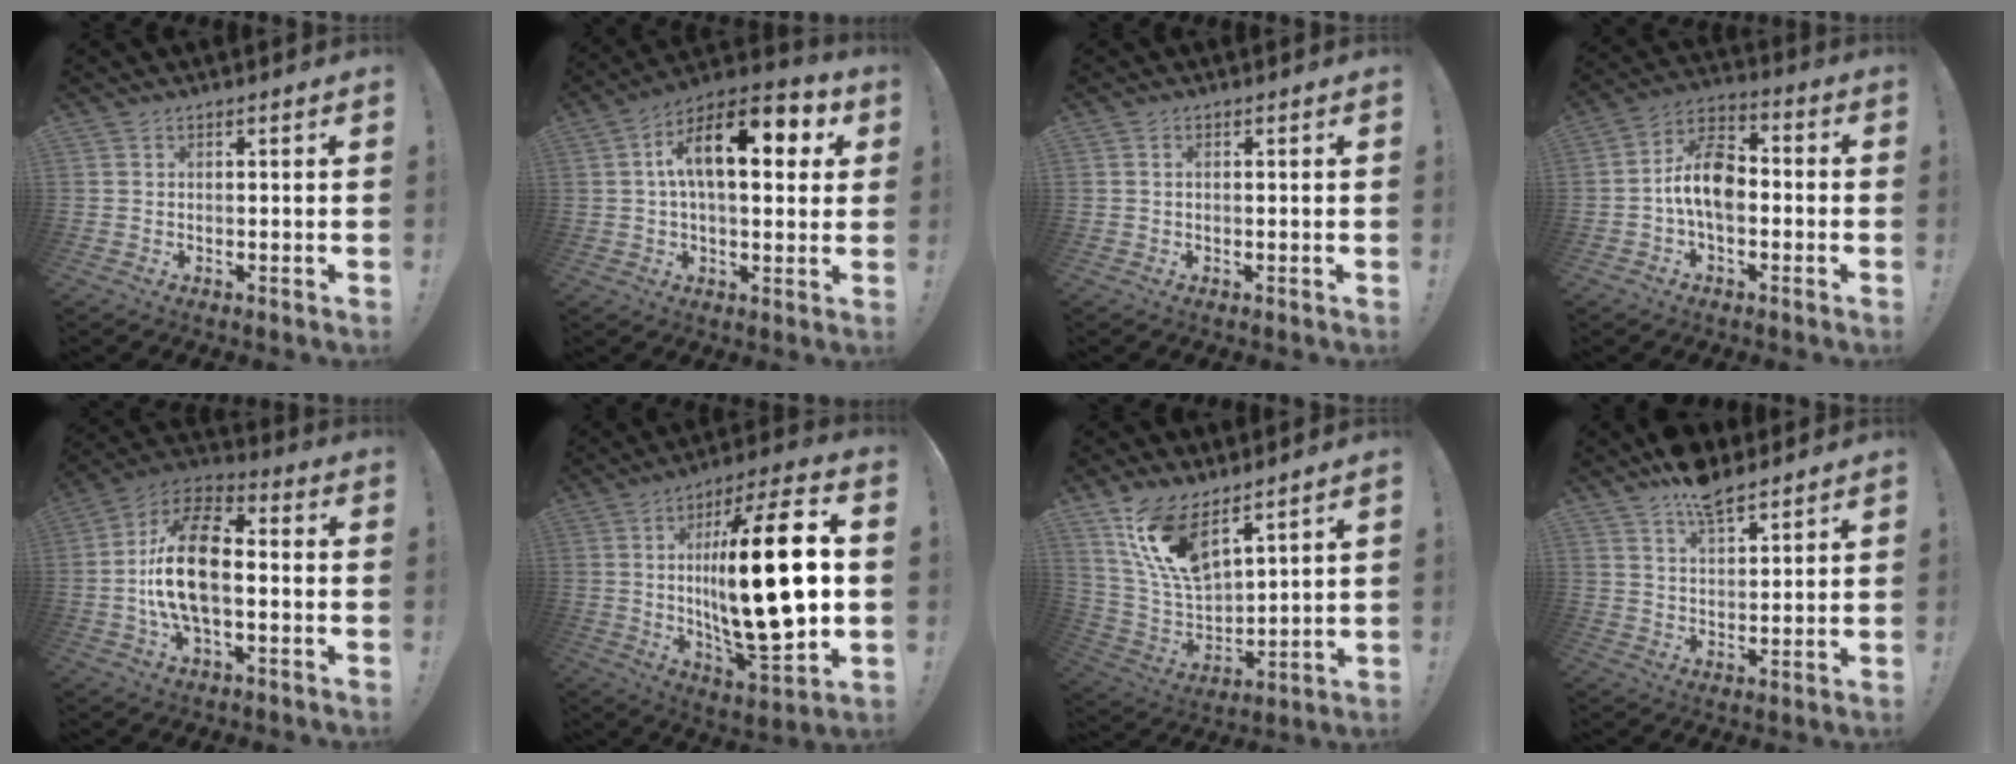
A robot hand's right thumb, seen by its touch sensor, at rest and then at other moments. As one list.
[{"total": 16.6, "force": [4.7, 7.6, 14.0], "torque": [-0.212, 0.000, 0.070]}, {"total": 0.6, "force": [-0.1, 0.3, 0.5], "torque": [-0.016, 0.005, -0.001]}, {"total": 12.0, "force": [-1.8, 7.5, 9.2], "torque": [-0.177, 0.020, -0.030]}, {"total": 17.4, "force": [-1.5, 8.8, 14.9], "torque": [-0.285, 0.013, -0.025]}, {"total": 27.5, "force": [1.4, 8.5, 26.1], "torque": [-0.437, -0.013, 0.015]}, {"total": 15.3, "force": [10.4, 6.4, 9.2], "torque": [-0.187, -0.065, 0.195]}, {"total": 9.0, "force": [7.0, 3.6, 4.4], "torque": [-0.081, -0.035, 0.130]}]